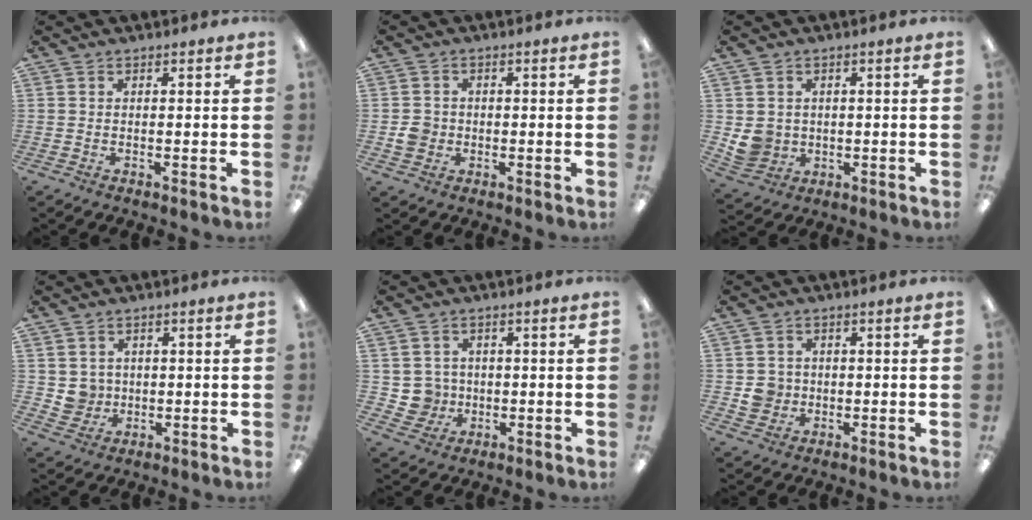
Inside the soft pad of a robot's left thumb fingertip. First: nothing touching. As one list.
[{"total": 4.2, "force": [-0.6, 3.9, 1.2], "torque": [-0.014, 0.005, -0.011]}, {"total": 5.8, "force": [0.8, 5.7, 1.3], "torque": [-0.026, 0.005, 0.021]}, {"total": 4.7, "force": [1.2, 4.5, 0.1], "torque": [-0.002, -0.002, 0.023]}, {"total": 5.7, "force": [0.3, 5.7, 0.5], "torque": [-0.018, 0.004, 0.010]}, {"total": 4.8, "force": [-0.2, 4.7, 0.8], "torque": [-0.006, 0.006, -0.003]}]